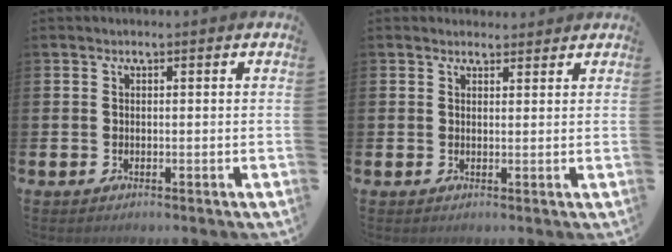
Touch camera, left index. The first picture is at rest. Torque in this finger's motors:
{"motor_torque": [0.68, -0.99, 0.02, 0.01]}